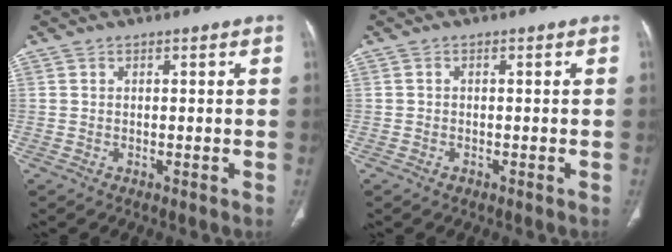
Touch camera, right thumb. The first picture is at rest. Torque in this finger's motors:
{"motor_torque": [-0.02, 0.17, -0.24, 0.09, 0.01]}